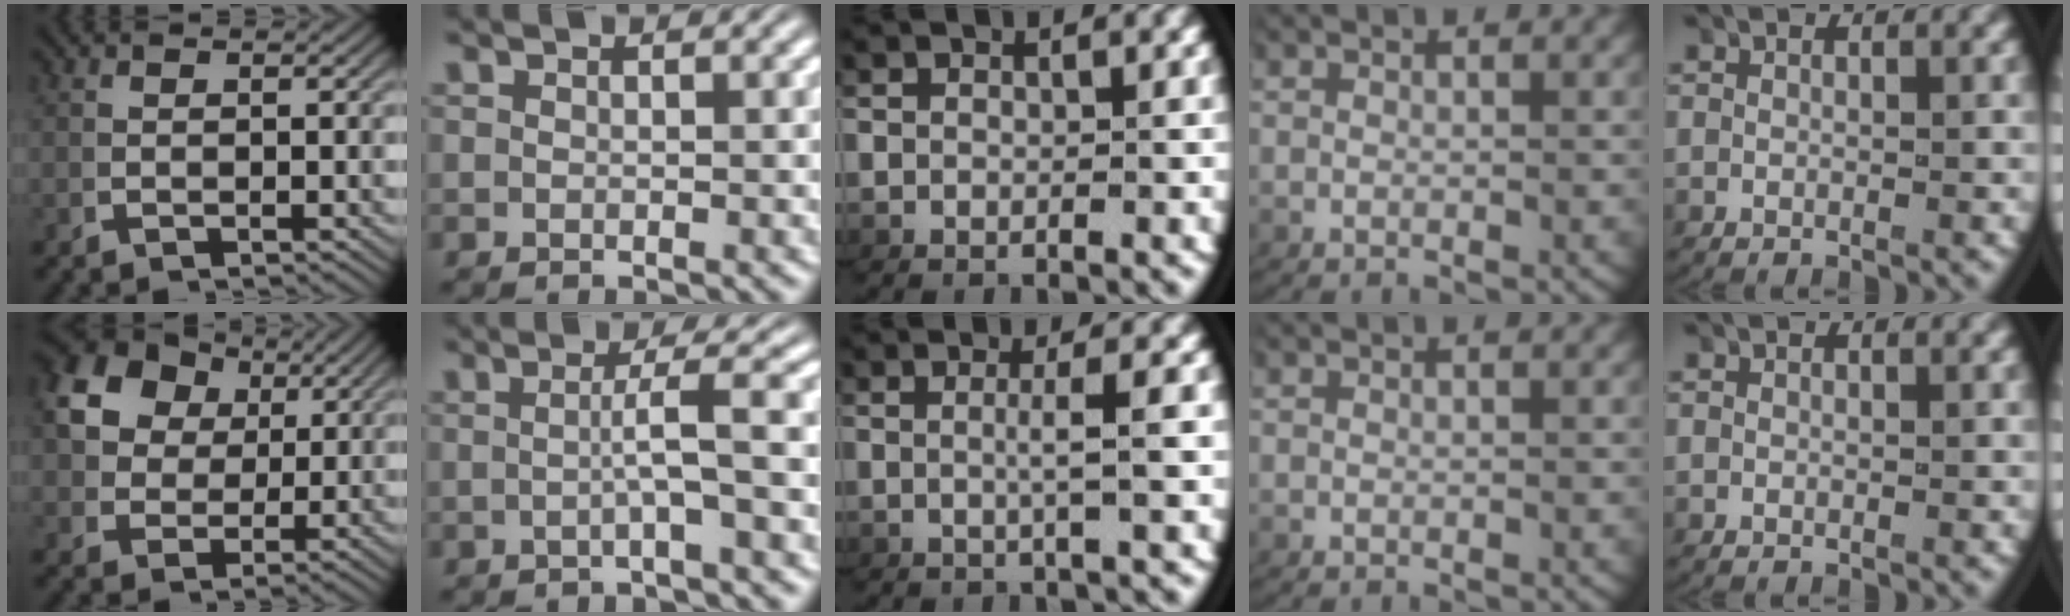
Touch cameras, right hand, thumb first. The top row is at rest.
{"thumb": {"total": 10.7, "force": [3.7, 8.4, 5.7], "torque": [-0.146, -0.016, 0.073]}, "index": {"total": 2.9, "force": [-0.5, -1.4, 2.5], "torque": [-0.029, 0.006, -0.007]}, "middle": {"total": 2.1, "force": [0.2, -0.7, 2.0], "torque": [-0.039, 0.002, 0.006]}}